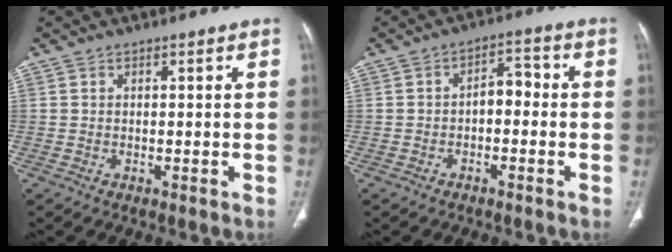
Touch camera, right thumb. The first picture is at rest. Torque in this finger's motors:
{"motor_torque": [0.69, 0.98, 0.74, -0.29, -0.01]}